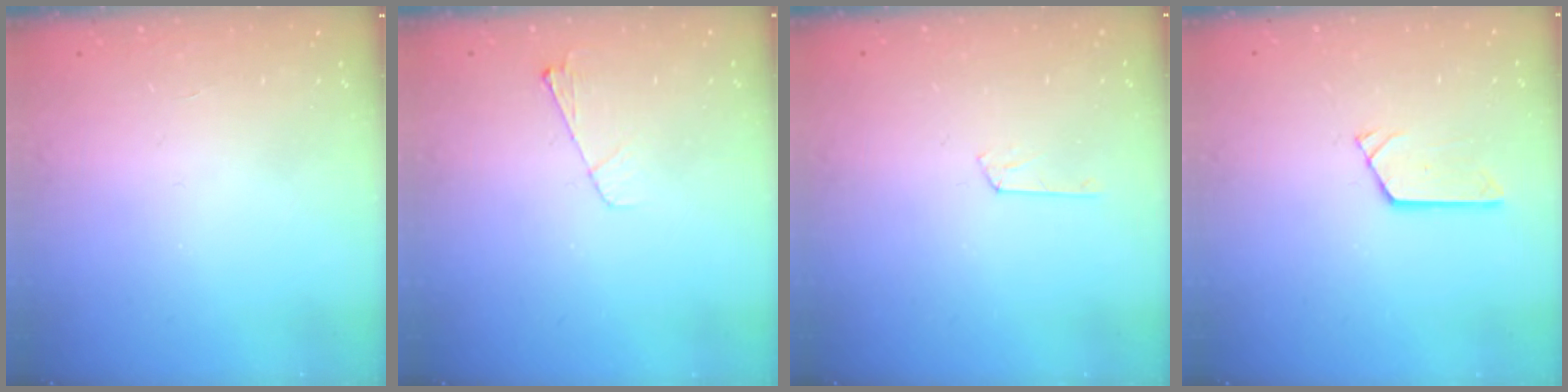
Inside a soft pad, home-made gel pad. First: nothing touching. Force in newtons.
{"total": 4.4, "press": 4.3, "slide": 0.6}
{"total": 2.9, "press": 2.9, "slide": 0.3}
{"total": 2.4, "press": 2.4, "slide": 0.1}